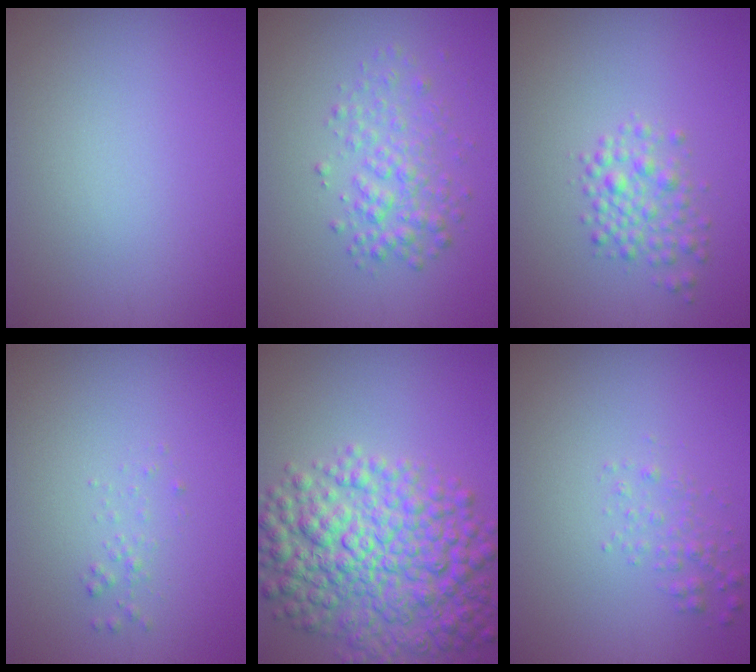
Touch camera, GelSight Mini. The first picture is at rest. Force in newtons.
{"total": 3.1, "press": 3.1, "slide": 0.1}
{"total": 2.6, "press": 2.6, "slide": 0.1}
{"total": 0.8, "press": 0.8, "slide": 0.1}
{"total": 9.5, "press": 9.5, "slide": 0.1}
{"total": 1.5, "press": 1.5, "slide": 0.1}